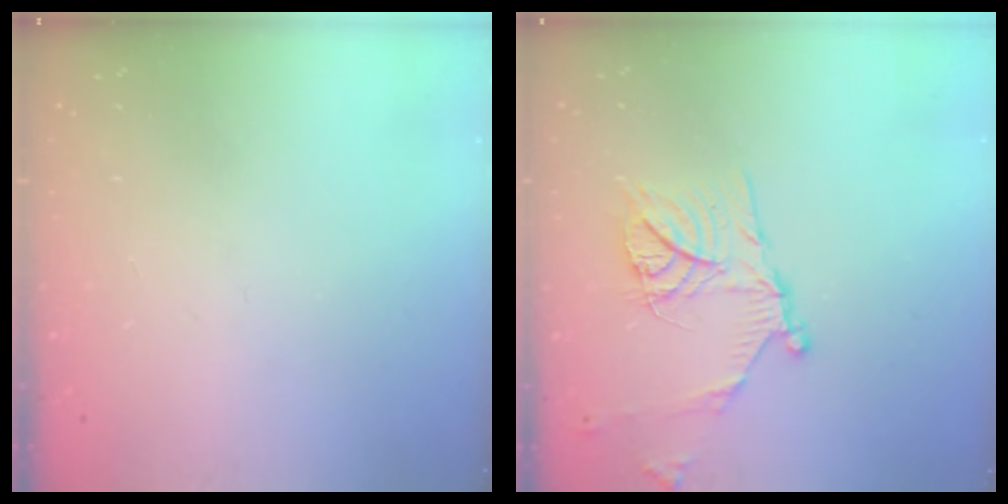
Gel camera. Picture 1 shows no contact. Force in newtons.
{"total": 15.6, "press": 15.5, "slide": 1.4}